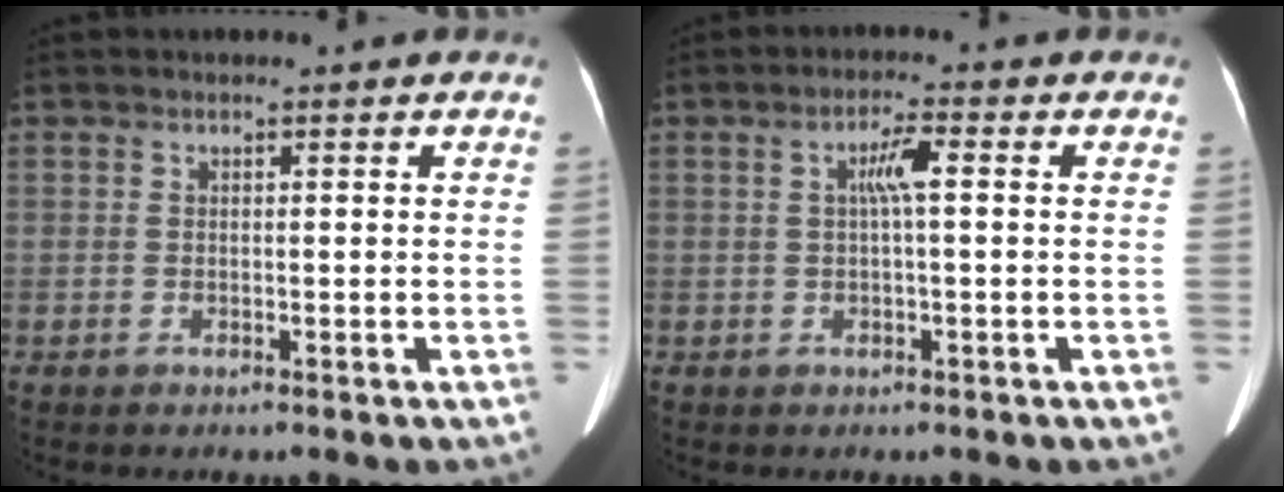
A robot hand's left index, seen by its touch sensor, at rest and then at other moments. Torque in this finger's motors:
{"motor_torque": [0.70, -0.16, 0.23, 0.05]}